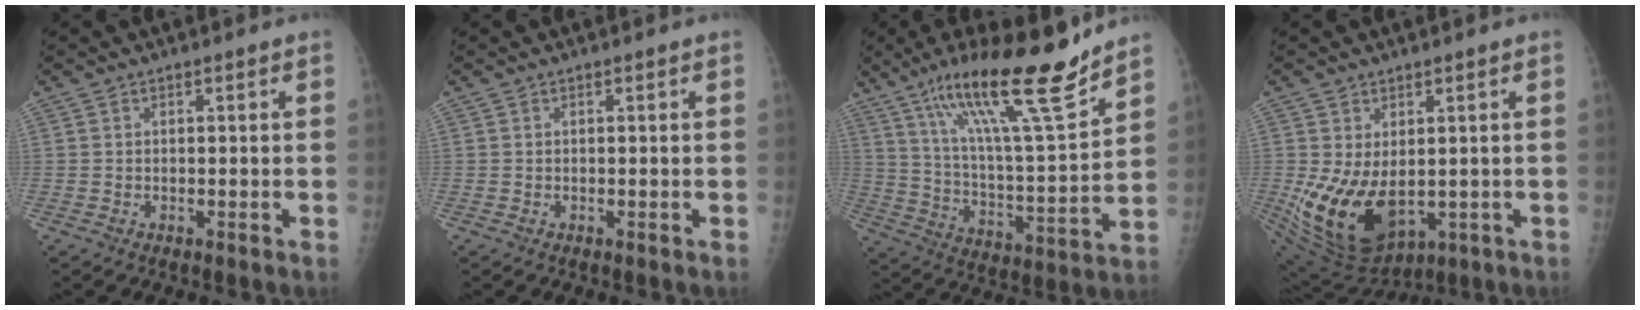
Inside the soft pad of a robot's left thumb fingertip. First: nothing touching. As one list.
[{"total": 0.0}, {"total": 22.2, "force": [15.6, 3.0, 15.5], "torque": [-0.240, -0.071, 0.268]}, {"total": 14.5, "force": [-1.0, 9.2, 11.1], "torque": [-0.194, -0.019, 0.016]}]